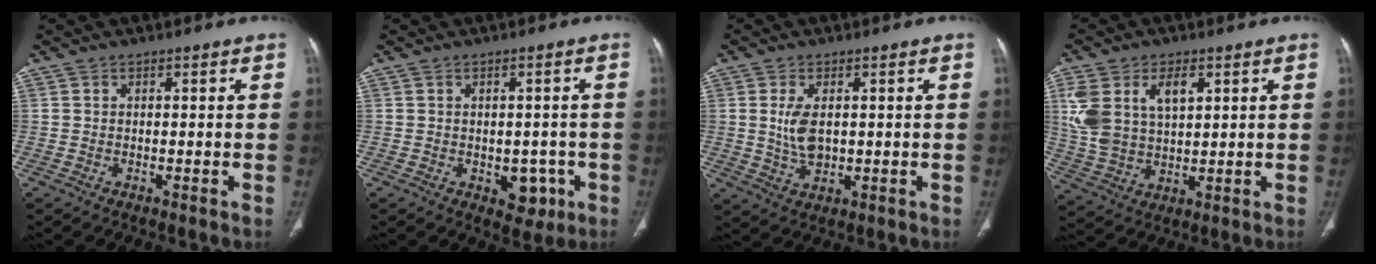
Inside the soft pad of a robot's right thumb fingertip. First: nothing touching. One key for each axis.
{"total": 5.3, "fx": -1.6, "fy": 3.6, "fz": 3.5, "tx": -0.015, "ty": 0.006, "tz": -0.011}
{"total": 5.8, "fx": 0.7, "fy": 3.3, "fz": 4.7, "tx": -0.095, "ty": -0.007, "tz": 0.020}
{"total": 12.9, "fx": 4.4, "fy": 7.6, "fz": 9.5, "tx": -0.192, "ty": -0.004, "tz": 0.095}